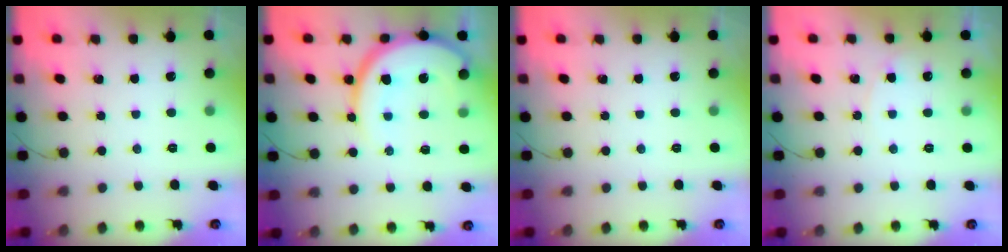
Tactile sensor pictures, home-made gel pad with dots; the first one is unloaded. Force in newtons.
{"total": 13.7, "press": 13.6, "slide": 0.9}
{"total": 0.0}
{"total": 3.3, "press": 3.3, "slide": 0.3}